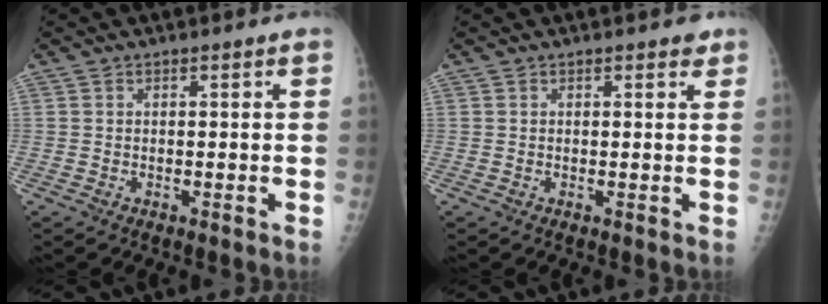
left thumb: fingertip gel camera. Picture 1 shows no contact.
{"total": 1.2, "force": [0.9, 0.6, 0.6], "torque": [0.001, -0.003, 0.006]}